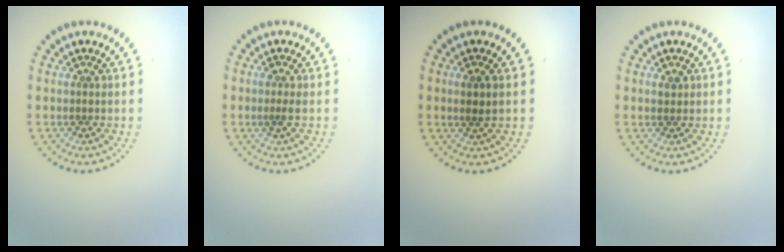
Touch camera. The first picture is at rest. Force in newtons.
{"total": 1.1, "press": 0.9, "slide": 0.7}
{"total": 1.1, "press": 0.9, "slide": 0.7}
{"total": 0.9, "press": 0.9, "slide": 0.1}